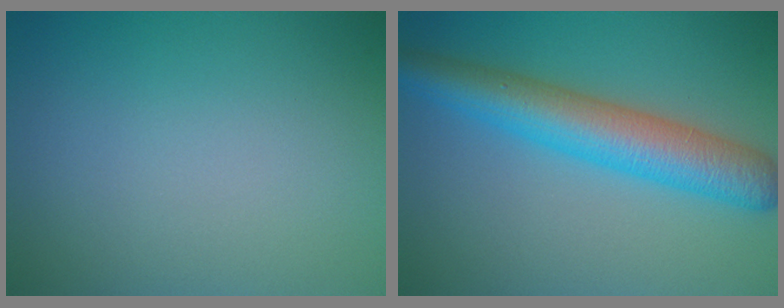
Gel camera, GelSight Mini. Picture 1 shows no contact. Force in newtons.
{"total": 6.8, "press": 6.8, "slide": 0.1}